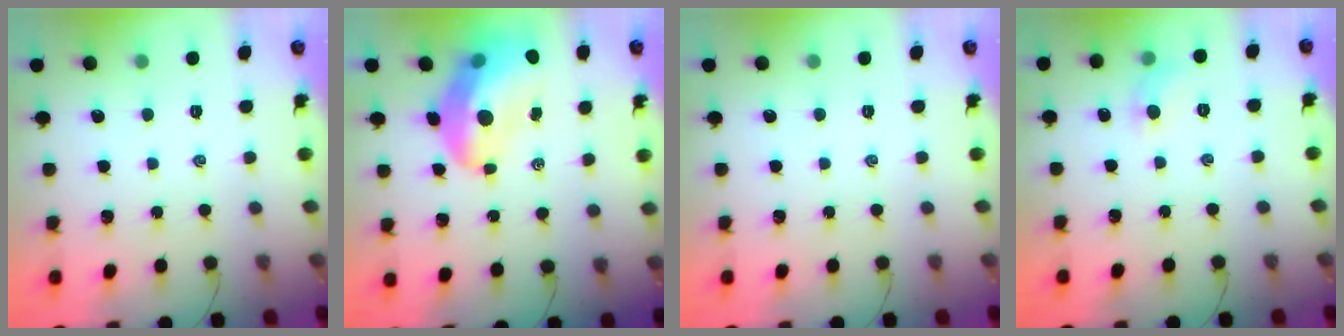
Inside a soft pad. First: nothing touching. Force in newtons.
{"total": 15.5, "press": 14.9, "slide": 4.2}
{"total": 0.0}
{"total": 5.9, "press": 5.7, "slide": 1.6}